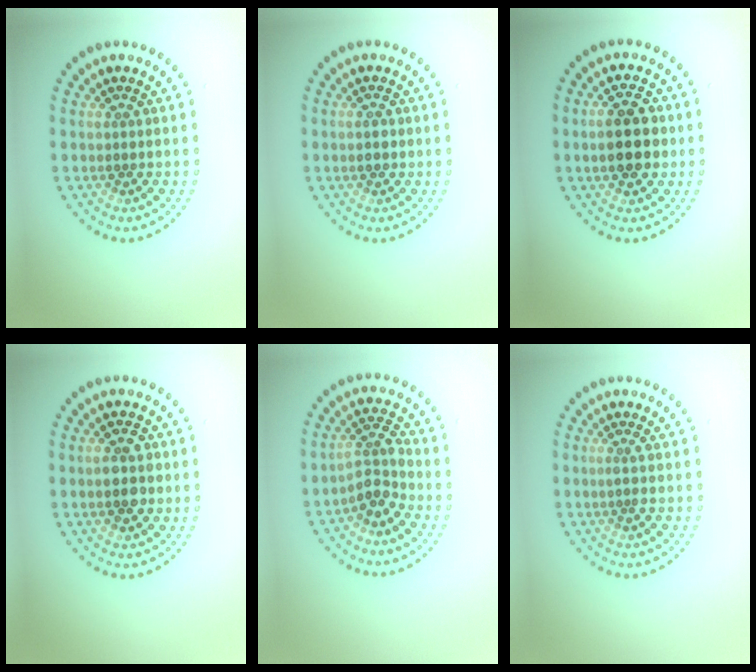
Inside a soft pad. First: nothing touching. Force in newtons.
{"total": 1.5, "press": 1.5, "slide": 0.1}
{"total": 4.6, "press": 4.6, "slide": 0.2}
{"total": 2.9, "press": 2.9, "slide": 0.2}
{"total": 2.9, "press": 2.2, "slide": 1.8}
{"total": 0.7, "press": 0.3, "slide": 0.6}